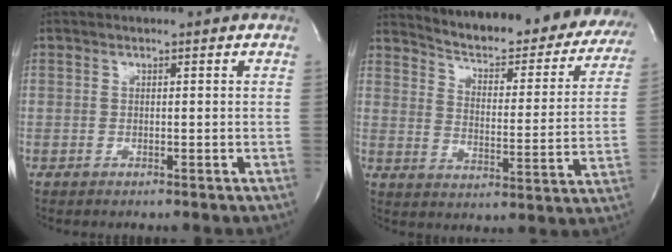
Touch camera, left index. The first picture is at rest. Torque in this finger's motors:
{"motor_torque": [0.09, -0.13, 0.42, 0.05]}